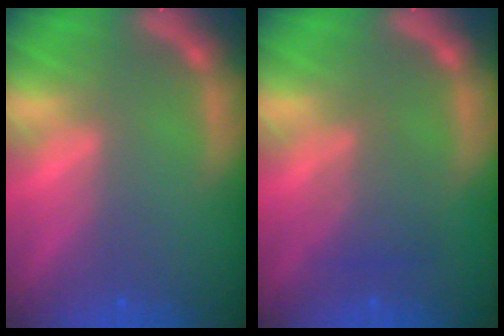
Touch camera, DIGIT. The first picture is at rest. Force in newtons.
{"total": 3.0}